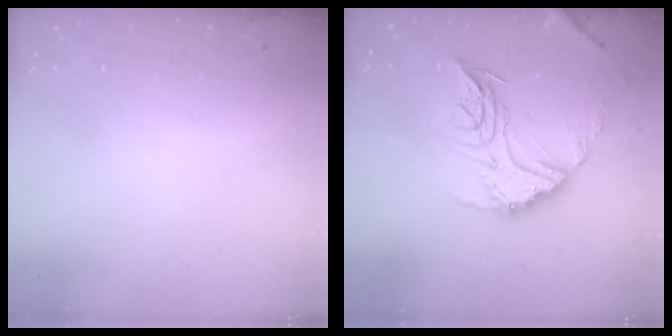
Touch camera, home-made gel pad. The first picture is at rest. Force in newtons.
{"total": 17.1, "press": 17.0, "slide": 1.7}